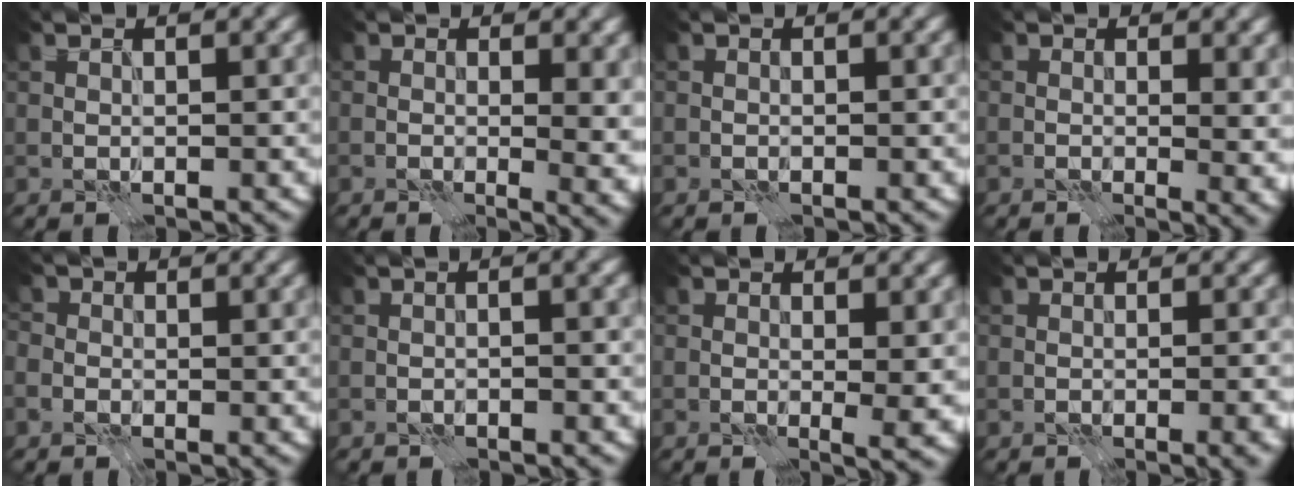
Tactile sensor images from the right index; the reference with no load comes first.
{"total": 6.2, "force": [1.3, 3.1, 5.2], "torque": [-0.025, -0.005, 0.026]}
{"total": 0.0}
{"total": 4.4, "force": [1.1, 2.1, 3.7], "torque": [-0.023, -0.003, 0.023]}
{"total": 1.5, "force": [-0.5, 1.3, 0.3], "torque": [-0.001, 0.001, -0.009]}
{"total": 2.4, "force": [0.0, 0.9, 2.2], "torque": [-0.008, 0.006, -0.013]}
{"total": 2.5, "force": [0.4, 0.8, 2.3], "torque": [-0.024, -0.009, 0.009]}
{"total": 2.7, "force": [-0.7, 0.9, 2.4], "torque": [-0.011, 0.005, -0.009]}